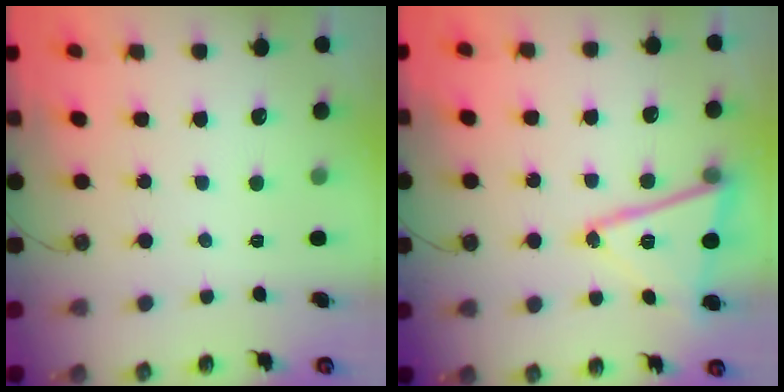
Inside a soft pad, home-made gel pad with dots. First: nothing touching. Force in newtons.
{"total": 14.3, "press": 14.1, "slide": 2.4}